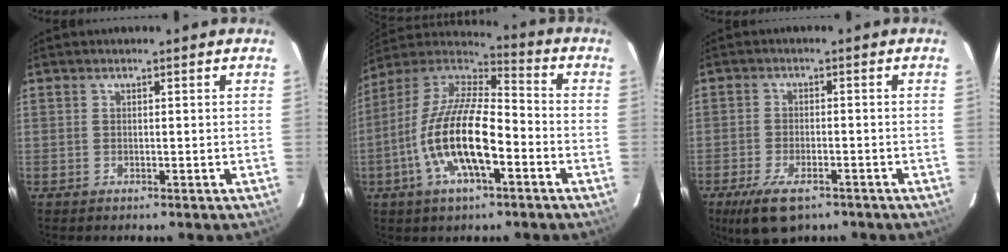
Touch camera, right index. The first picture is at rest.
{"total": 17.7, "force": [-6.0, 6.0, 15.5], "torque": [-0.309, -0.010, -0.119]}
{"total": 9.0, "force": [-6.0, 3.8, 5.6], "torque": [-0.133, -0.023, -0.101]}